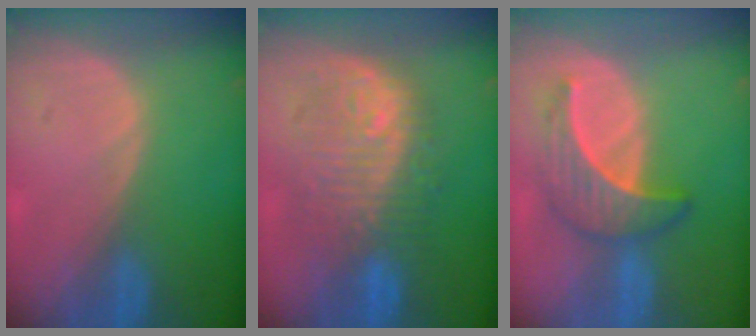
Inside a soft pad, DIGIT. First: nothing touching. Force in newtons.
{"total": 10.1, "press": 9.9, "slide": 1.9}
{"total": 6.9, "press": 6.2, "slide": 3.0}